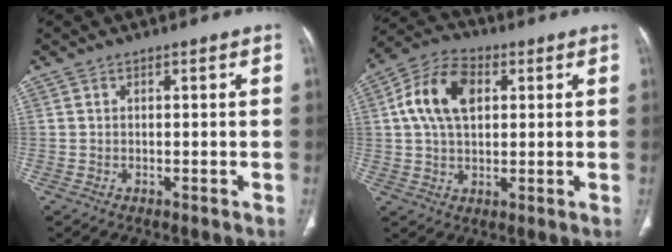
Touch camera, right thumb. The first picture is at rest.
{"total": 11.7, "force": [2.7, 7.3, 8.7], "torque": [-0.157, 0.015, 0.042]}